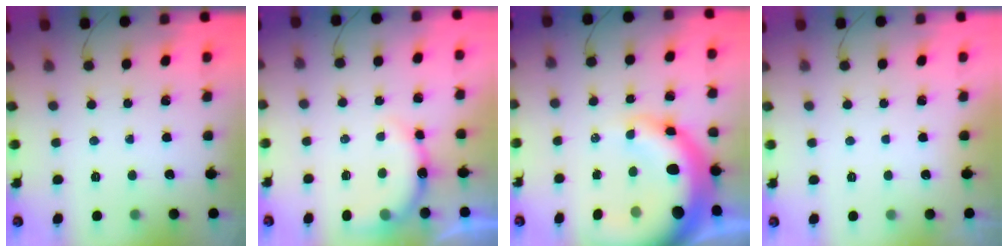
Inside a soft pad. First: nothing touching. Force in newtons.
{"total": 8.5, "press": 8.5, "slide": 0.8}
{"total": 18.4, "press": 18.0, "slide": 4.0}
{"total": 2.9, "press": 2.9, "slide": 0.1}